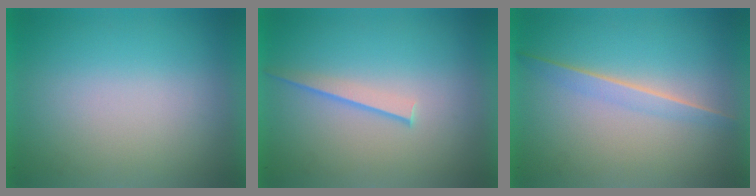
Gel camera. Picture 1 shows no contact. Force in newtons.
{"total": 1.1}
{"total": 1.4}